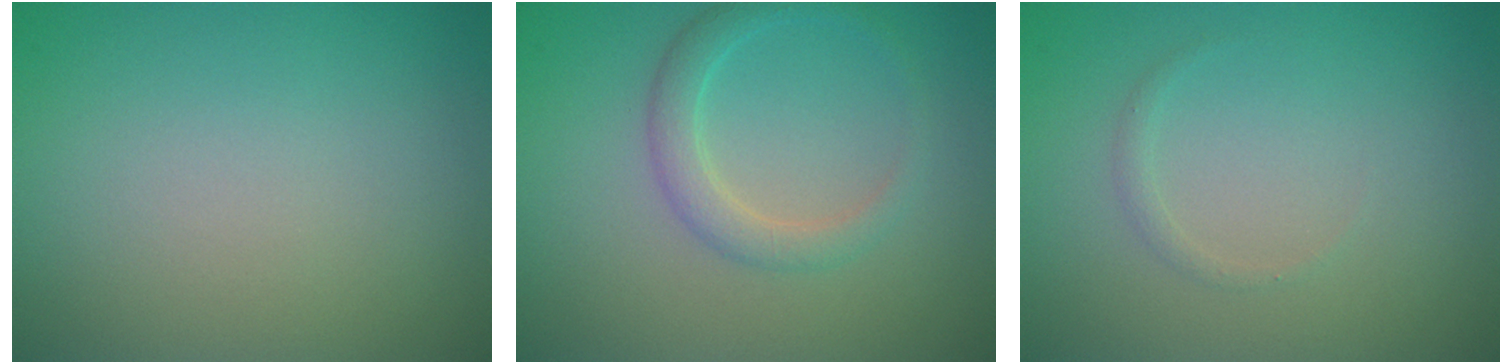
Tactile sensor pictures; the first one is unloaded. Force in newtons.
{"total": 2.2, "press": 2.2, "slide": 0.1}
{"total": 0.6, "press": 0.6, "slide": 0.0}